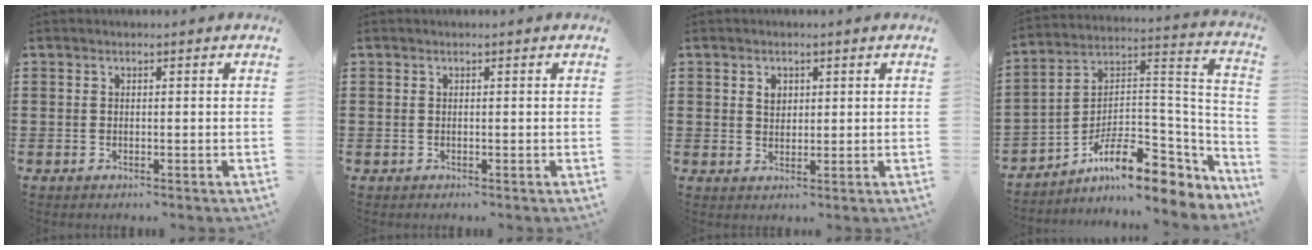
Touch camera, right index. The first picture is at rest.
{"total": 0.0}
{"total": 2.1, "force": [0.8, 1.6, 1.1], "torque": [-0.027, 0.007, 0.016]}
{"total": 11.6, "force": [-7.6, 4.5, 7.6], "torque": [-0.129, 0.013, -0.135]}